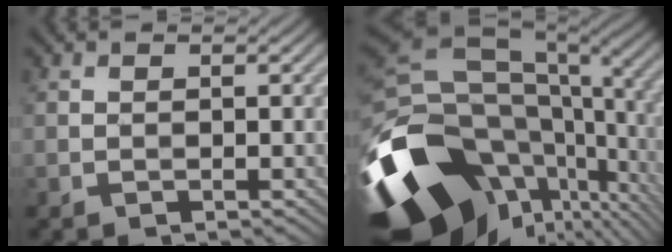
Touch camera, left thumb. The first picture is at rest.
{"total": 18.9, "force": [-6.7, 12.1, 13.0], "torque": [-0.302, -0.018, -0.104]}